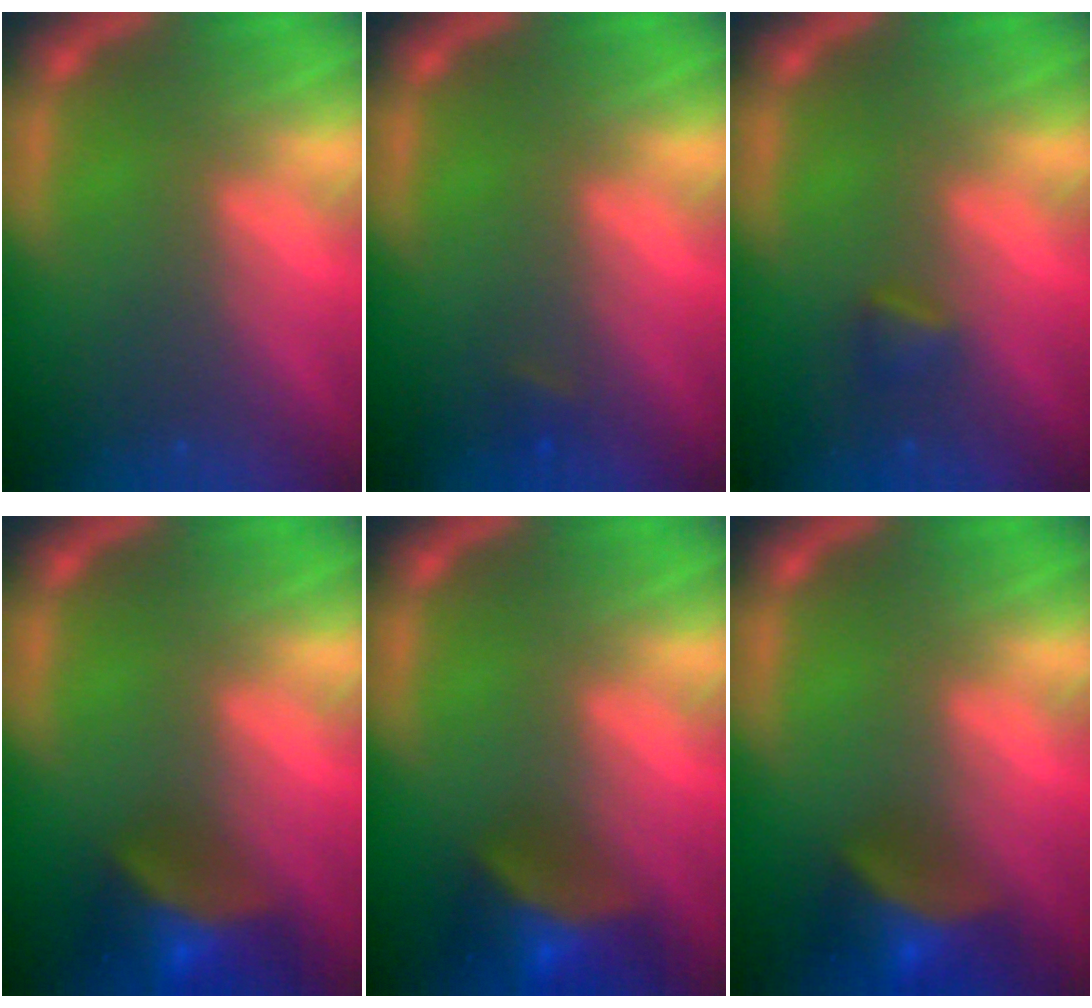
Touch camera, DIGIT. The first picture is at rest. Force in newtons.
{"total": 0.9}
{"total": 1.4}
{"total": 7.5}
{"total": 7.5}
{"total": 7.0}